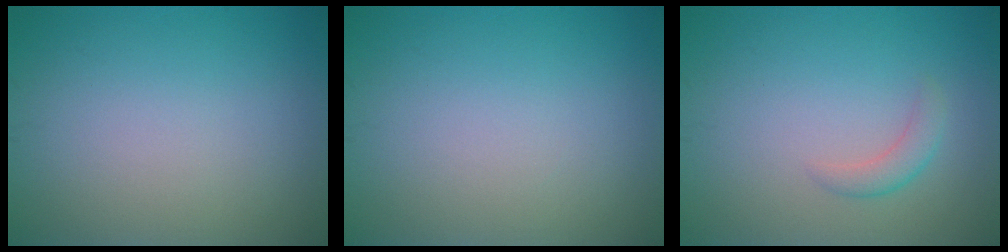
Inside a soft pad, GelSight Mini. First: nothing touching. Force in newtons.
{"total": 0.0}
{"total": 1.5, "press": 1.5, "slide": 0.1}